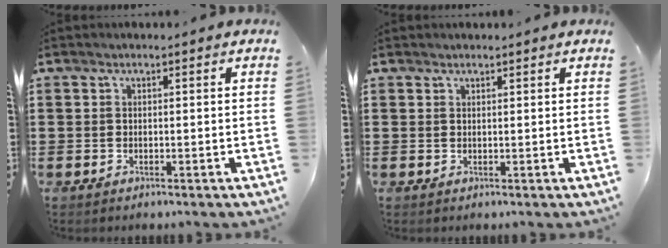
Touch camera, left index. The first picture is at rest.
{"total": 0.7, "force": [0.7, 0.2, 0.0], "torque": [-0.003, 0.000, 0.015]}